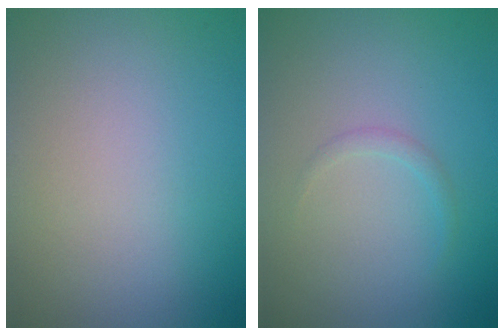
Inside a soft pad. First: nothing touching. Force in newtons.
{"total": 0.8, "press": 0.7, "slide": 0.1}